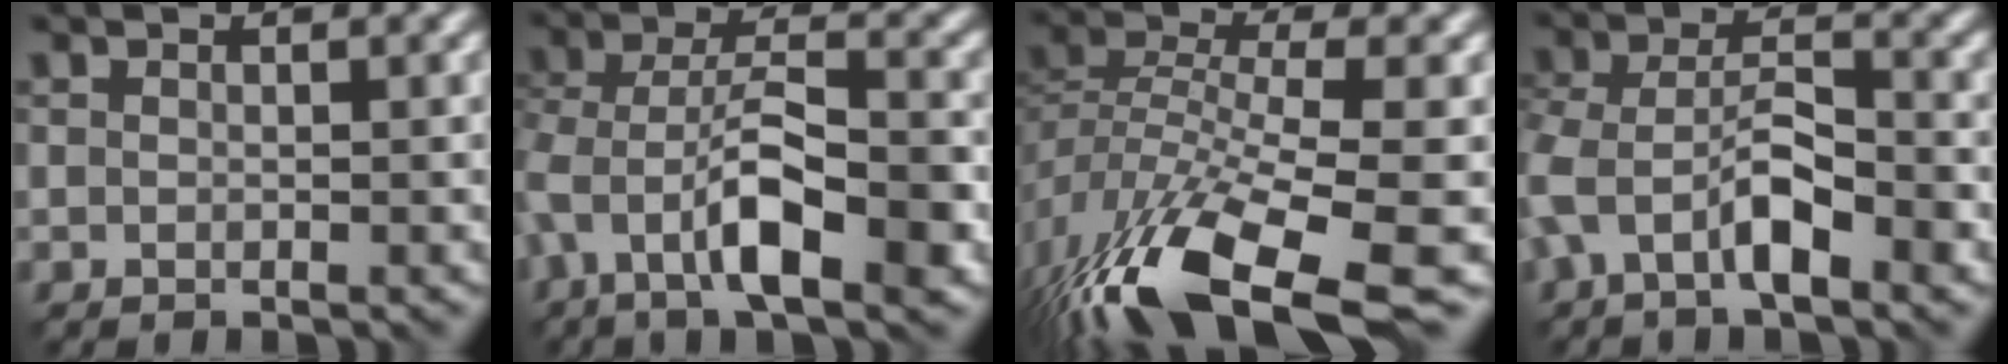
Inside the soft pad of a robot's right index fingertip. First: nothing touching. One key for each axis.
{"total": 7.4, "fx": -2.2, "fy": 3.4, "fz": 6.3, "tx": -0.115, "ty": 0.017, "tz": -0.042}
{"total": 12.0, "fx": -7.1, "fy": 4.1, "fz": 8.8, "tx": -0.190, "ty": -0.013, "tz": -0.127}
{"total": 4.8, "fx": -1.9, "fy": 2.1, "fz": 3.8, "tx": -0.078, "ty": 0.013, "tz": -0.038}